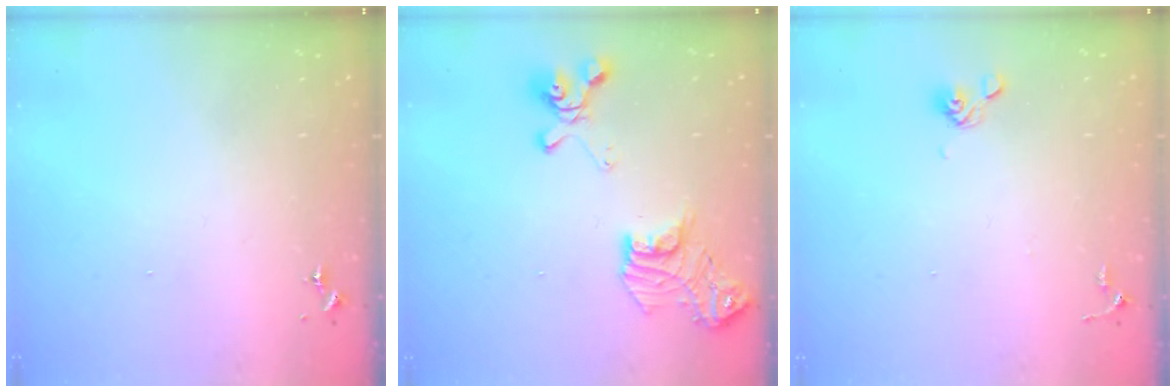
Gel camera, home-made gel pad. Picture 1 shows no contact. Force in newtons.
{"total": 18.7, "press": 18.6, "slide": 1.6}
{"total": 6.3, "press": 6.0, "slide": 2.1}